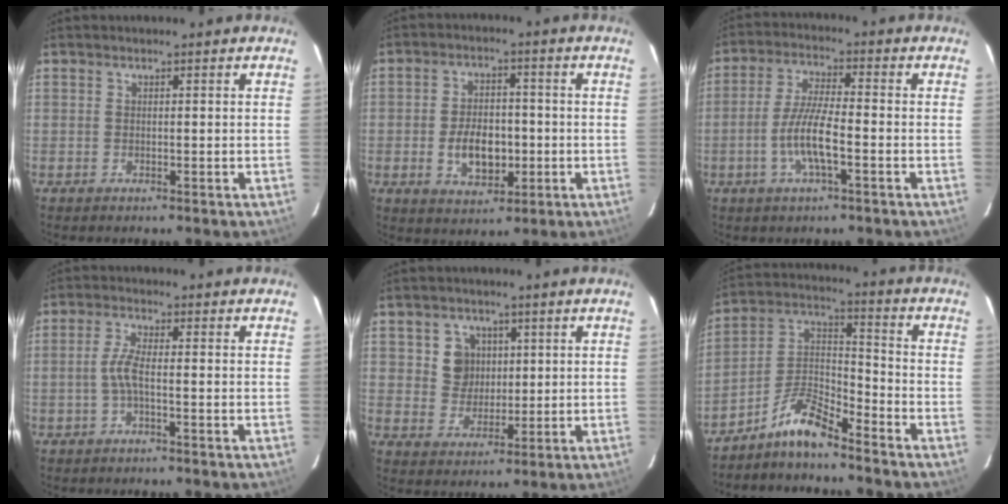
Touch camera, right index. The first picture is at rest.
{"total": 8.7, "force": [-1.9, 5.4, 6.6], "torque": [-0.125, 0.003, -0.022]}
{"total": 8.1, "force": [-2.8, 1.4, 7.4], "torque": [-0.151, -0.002, -0.056]}
{"total": 3.2, "force": [-1.0, 0.3, 3.1], "torque": [-0.070, 0.004, -0.020]}
{"total": 6.0, "force": [1.7, 5.5, 1.6], "torque": [-0.031, 0.014, 0.041]}
{"total": 8.6, "force": [-7.2, 1.5, 4.4], "torque": [-0.109, 0.031, -0.147]}